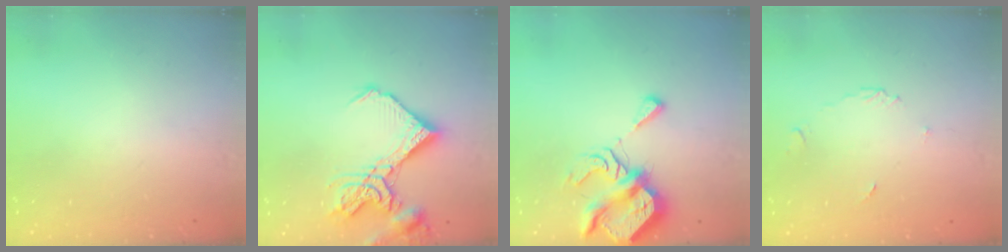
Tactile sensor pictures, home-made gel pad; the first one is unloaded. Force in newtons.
{"total": 15.7, "press": 15.6, "slide": 1.8}
{"total": 9.0, "press": 8.9, "slide": 1.1}
{"total": 3.8, "press": 3.8, "slide": 0.4}